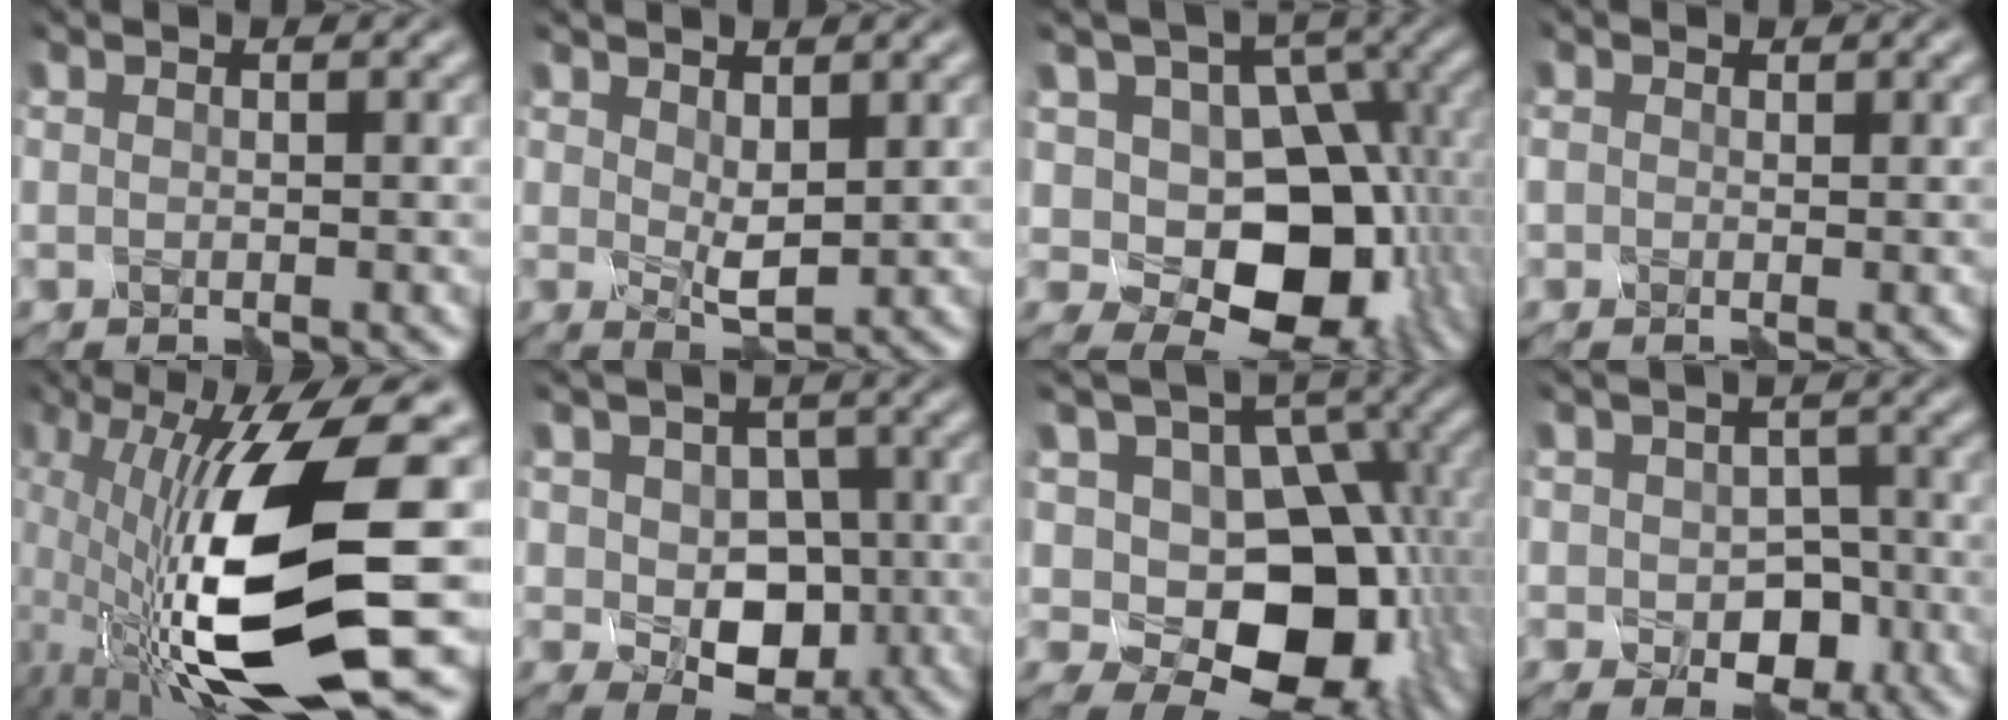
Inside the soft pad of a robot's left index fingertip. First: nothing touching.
{"total": 1.9, "force": [0.8, 0.9, 1.5], "torque": [-0.029, -0.004, 0.016]}
{"total": 11.2, "force": [-1.8, 8.1, 7.6], "torque": [-0.093, -0.008, -0.034]}
{"total": 0.9, "force": [0.2, 0.8, -0.2], "torque": [0.007, 0.001, 0.003]}
{"total": 15.0, "force": [-4.0, 4.0, 13.9], "torque": [-0.264, -0.010, -0.068]}
{"total": 5.1, "force": [-1.2, 4.0, 3.0], "torque": [-0.045, -0.003, -0.024]}
{"total": 12.7, "force": [-1.5, 8.9, 8.9], "torque": [-0.107, 0.003, -0.022]}
{"total": 4.1, "force": [-1.5, 3.0, 2.4], "torque": [-0.038, -0.009, -0.023]}